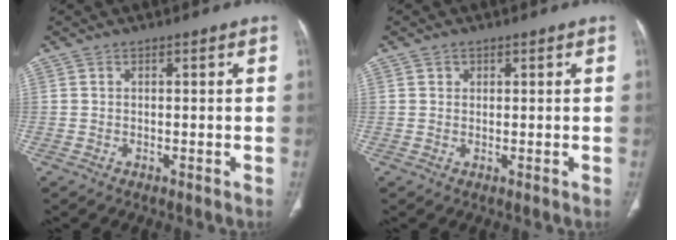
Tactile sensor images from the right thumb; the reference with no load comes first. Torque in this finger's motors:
{"motor_torque": [-0.75, 0.19, 0.04, 0.01, 0.06]}